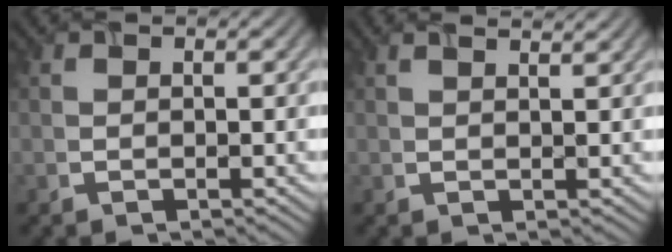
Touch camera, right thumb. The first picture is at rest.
{"total": 1.4, "force": [1.1, 0.2, 0.9], "torque": [-0.006, 0.002, 0.016]}